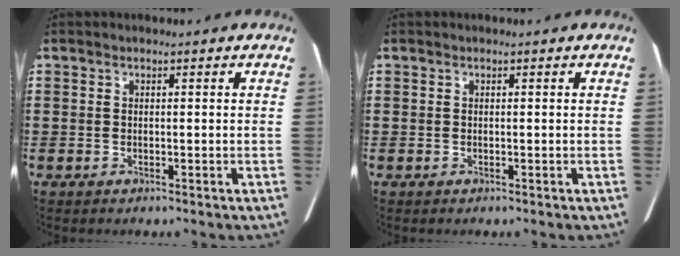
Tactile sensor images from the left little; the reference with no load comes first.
{"total": 0.0}